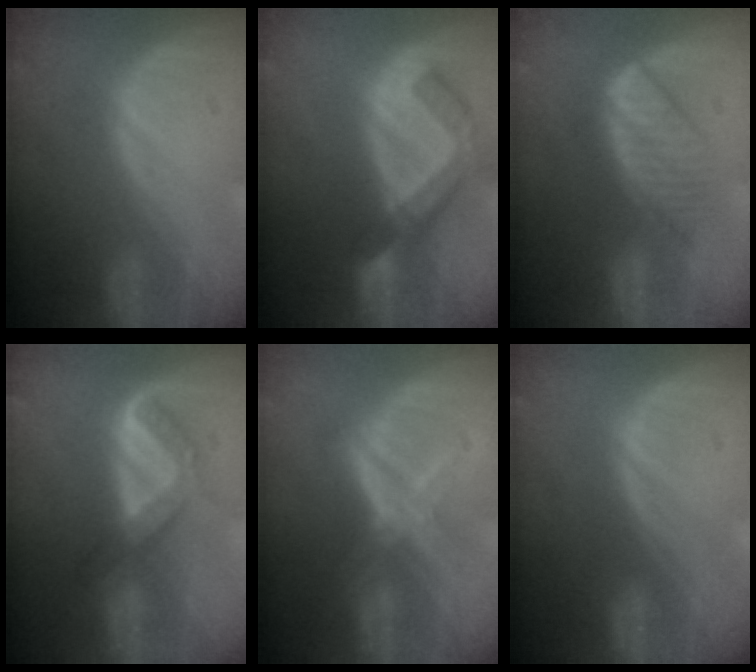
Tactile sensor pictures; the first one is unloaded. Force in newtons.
{"total": 7.4, "press": 6.4, "slide": 3.6}
{"total": 6.8, "press": 6.1, "slide": 3.0}
{"total": 5.2, "press": 5.1, "slide": 1.4}
{"total": 5.8, "press": 5.4, "slide": 2.1}
{"total": 0.0}